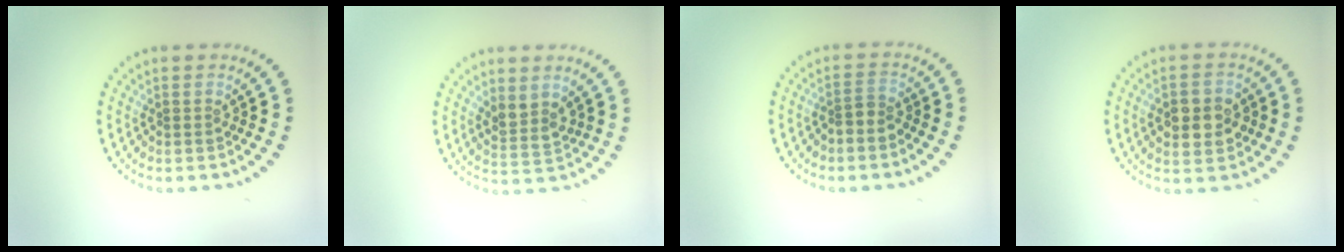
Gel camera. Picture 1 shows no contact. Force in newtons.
{"total": 2.2, "press": 1.8, "slide": 1.2}
{"total": 1.6, "press": 1.3, "slide": 1.0}
{"total": 3.8, "press": 3.8, "slide": 0.2}